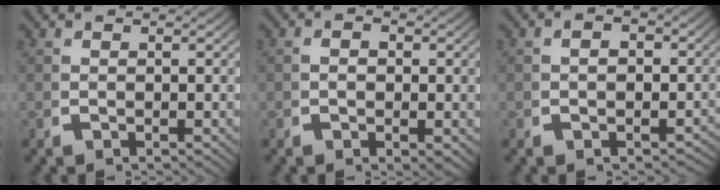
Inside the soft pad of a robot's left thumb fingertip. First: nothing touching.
{"total": 1.9, "force": [-0.1, 1.2, 1.4], "torque": [-0.019, -0.005, -0.004]}
{"total": 2.8, "force": [-1.3, 2.0, 1.5], "torque": [-0.014, -0.008, -0.020]}